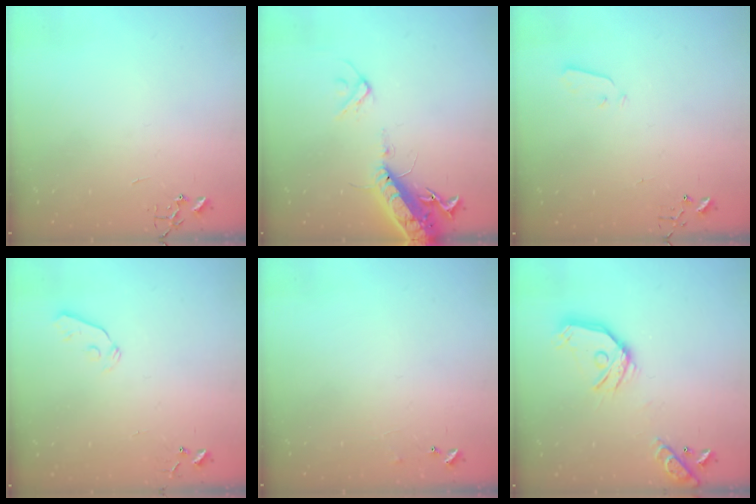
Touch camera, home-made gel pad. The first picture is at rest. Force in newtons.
{"total": 15.6, "press": 15.2, "slide": 3.5}
{"total": 3.0, "press": 3.0, "slide": 0.3}
{"total": 4.1, "press": 4.0, "slide": 0.6}
{"total": 6.4, "press": 6.3, "slide": 0.5}
{"total": 16.2, "press": 16.0, "slide": 2.5}